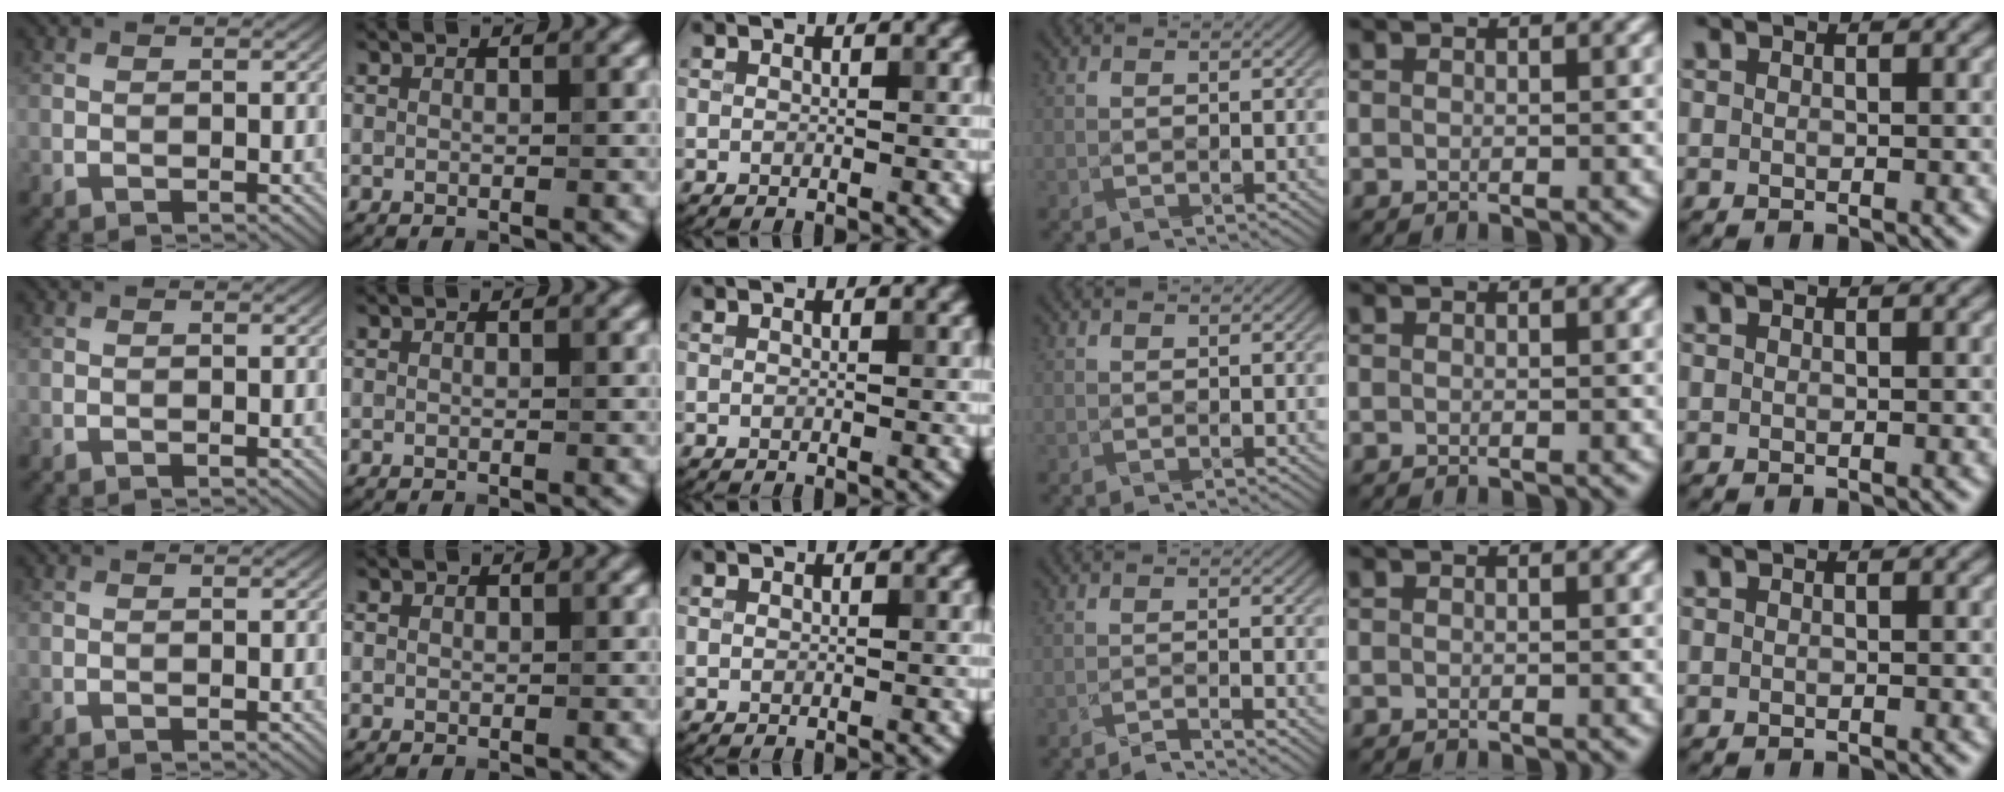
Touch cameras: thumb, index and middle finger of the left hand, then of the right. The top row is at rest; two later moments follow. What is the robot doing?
{"motion": "fold", "object": "apron"}